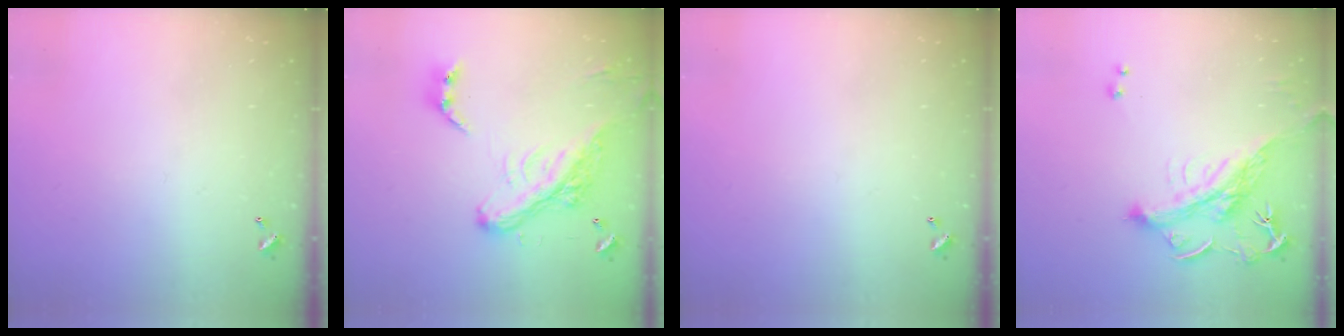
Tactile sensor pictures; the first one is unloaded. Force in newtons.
{"total": 10.0, "press": 9.8, "slide": 2.0}
{"total": 0.0}
{"total": 3.8, "press": 3.5, "slide": 1.4}